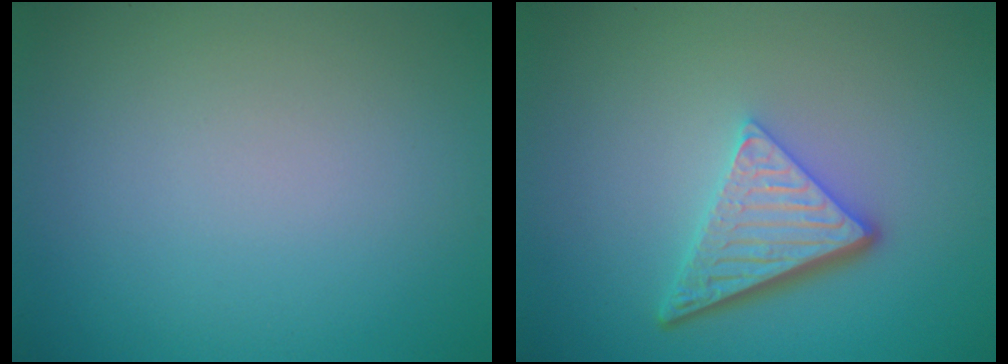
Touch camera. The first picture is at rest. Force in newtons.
{"total": 4.8, "press": 3.5, "slide": 3.4}